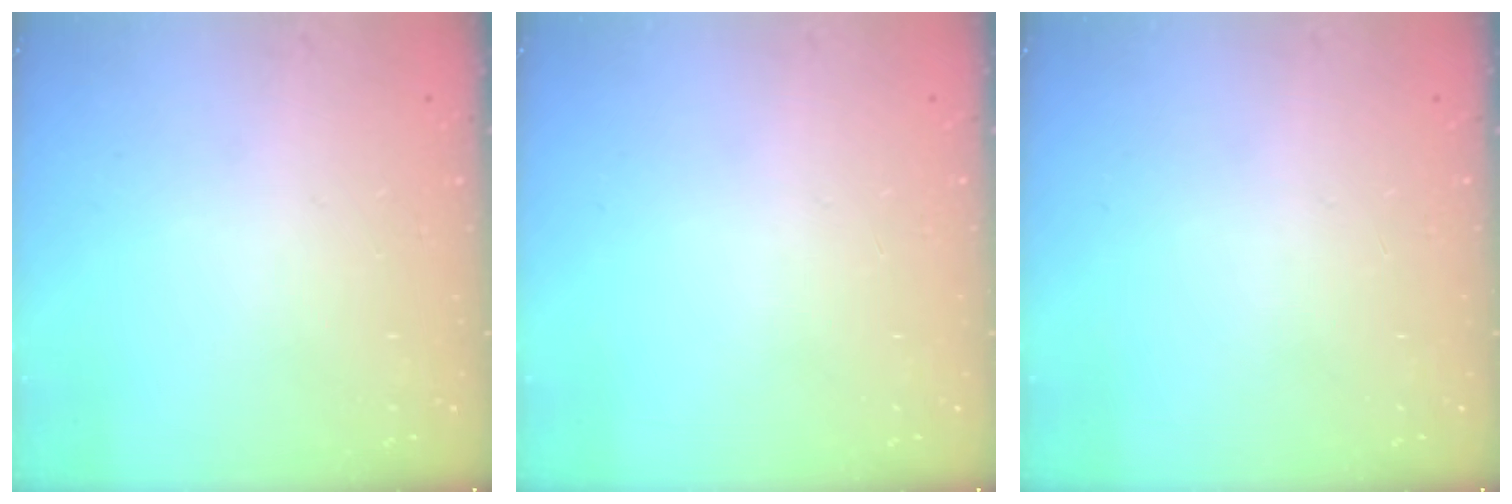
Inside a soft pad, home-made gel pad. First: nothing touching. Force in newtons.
{"total": 0.0}
{"total": 0.0}